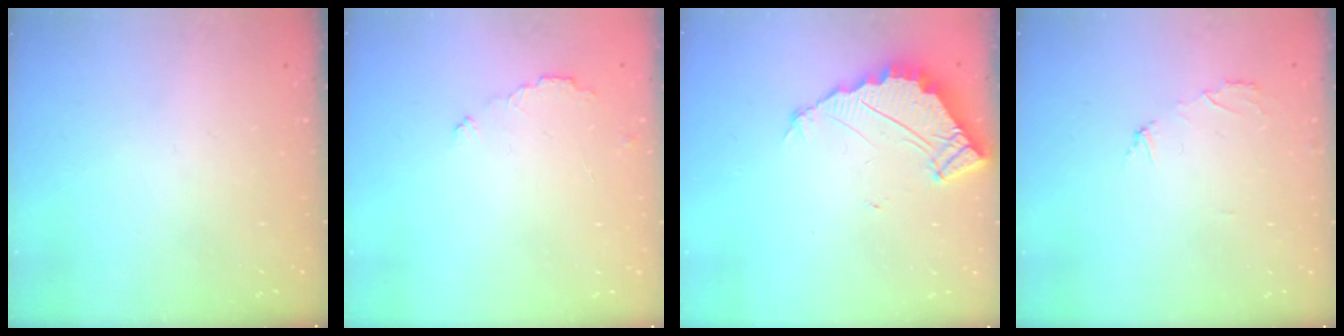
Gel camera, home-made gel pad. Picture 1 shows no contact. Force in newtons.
{"total": 3.5, "press": 3.5, "slide": 0.3}
{"total": 4.9, "press": 4.9, "slide": 0.1}
{"total": 2.1, "press": 2.1, "slide": 0.1}